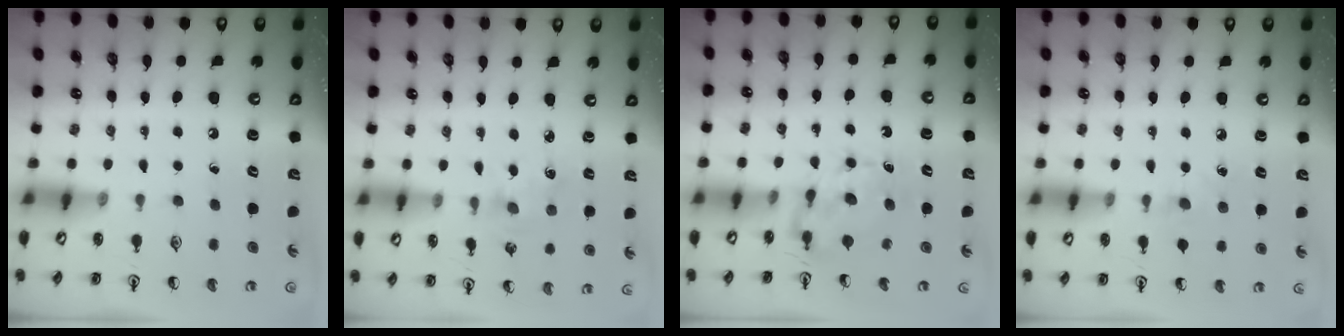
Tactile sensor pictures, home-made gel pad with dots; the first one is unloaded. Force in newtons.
{"total": 1.9, "press": 1.8, "slide": 0.3}
{"total": 6.5, "press": 6.5, "slide": 0.7}
{"total": 4.8, "press": 4.7, "slide": 0.7}